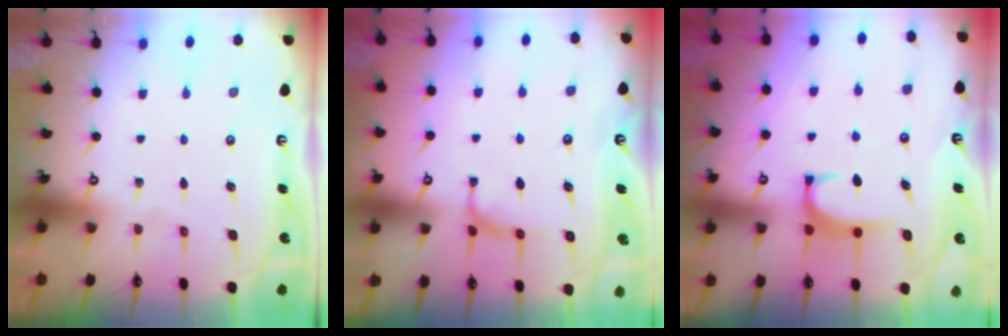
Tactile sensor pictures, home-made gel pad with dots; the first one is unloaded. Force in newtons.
{"total": 1.0, "press": 0.9, "slide": 0.5}
{"total": 1.8, "press": 1.7, "slide": 0.5}